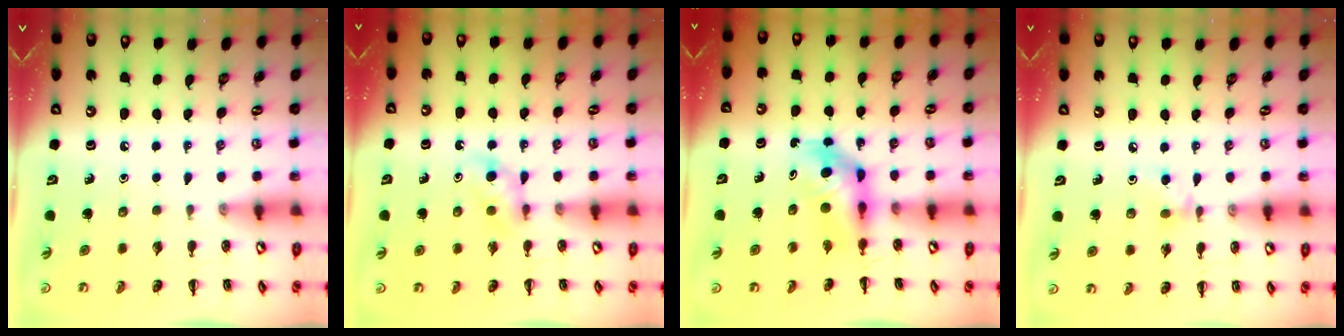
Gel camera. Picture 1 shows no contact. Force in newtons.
{"total": 4.6, "press": 4.3, "slide": 1.4}
{"total": 5.2, "press": 5.1, "slide": 0.8}
{"total": 3.9, "press": 3.7, "slide": 1.3}